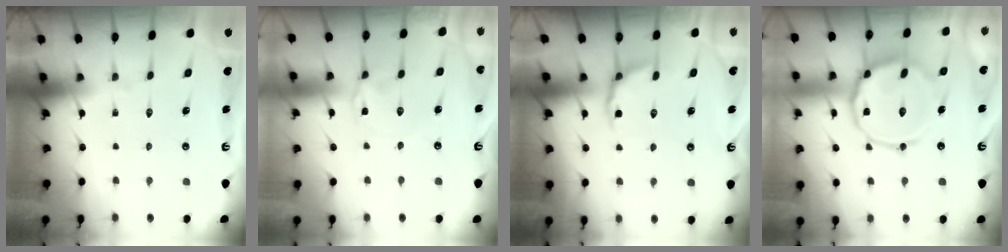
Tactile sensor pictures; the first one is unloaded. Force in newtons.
{"total": 2.7, "press": 2.6, "slide": 0.4}
{"total": 3.9, "press": 3.0, "slide": 2.5}
{"total": 15.7, "press": 15.7, "slide": 1.0}